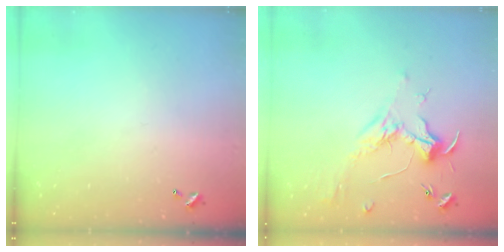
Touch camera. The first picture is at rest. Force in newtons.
{"total": 1.8, "press": 1.6, "slide": 0.7}